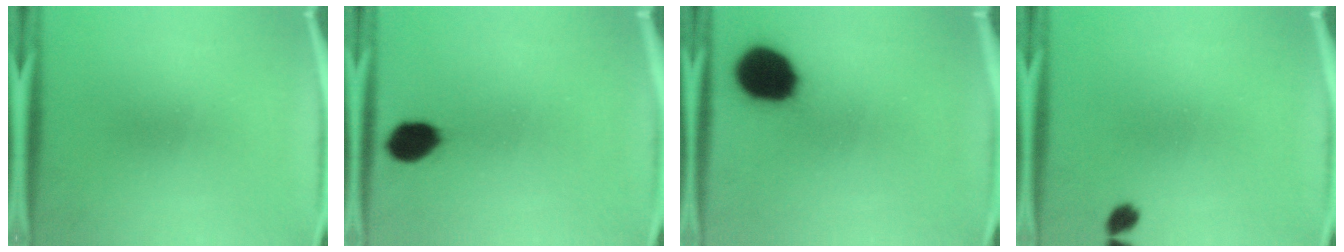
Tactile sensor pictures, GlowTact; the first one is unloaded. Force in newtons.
{"total": 7.5}
{"total": 15.8}
{"total": 1.9}